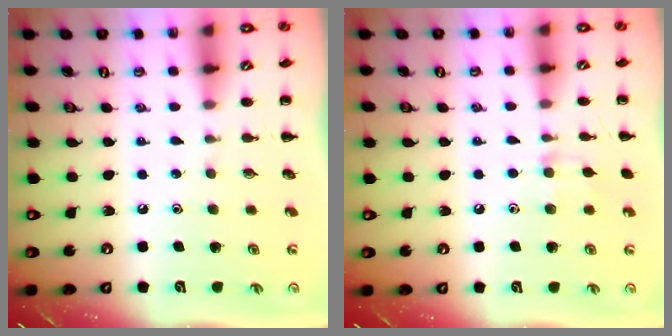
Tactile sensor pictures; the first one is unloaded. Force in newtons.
{"total": 7.3, "press": 7.0, "slide": 2.0}